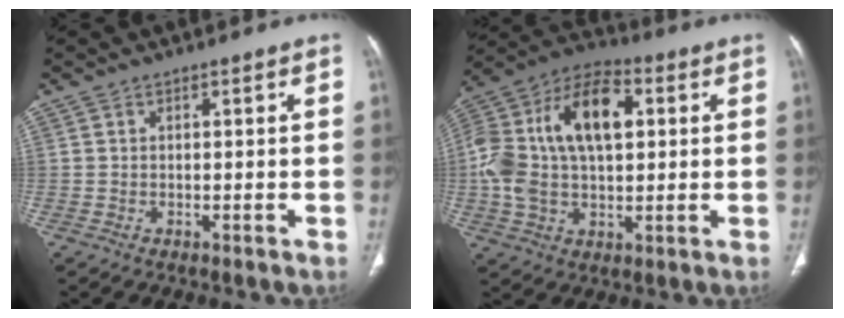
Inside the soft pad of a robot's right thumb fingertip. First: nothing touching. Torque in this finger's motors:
{"motor_torque": [2.50, 2.38, 1.07, 1.04, 0.25]}